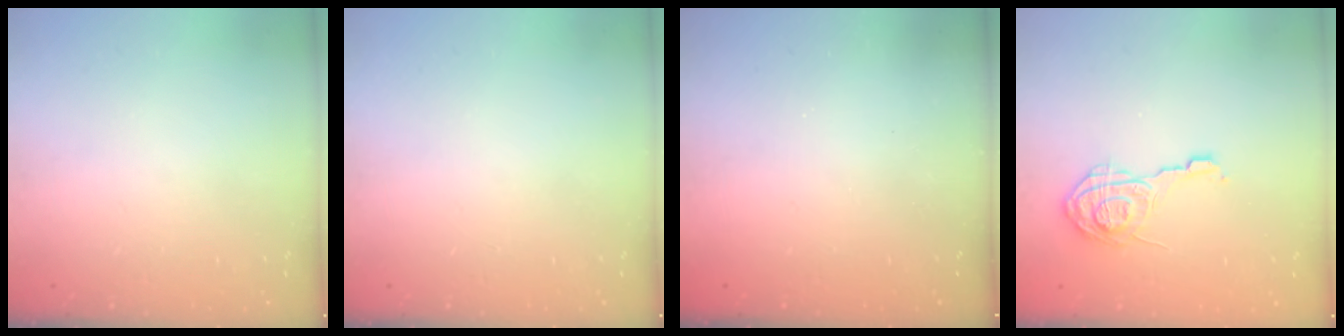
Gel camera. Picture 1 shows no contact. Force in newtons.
{"total": 0.0}
{"total": 2.6, "press": 2.5, "slide": 0.9}
{"total": 12.7, "press": 12.7, "slide": 1.0}